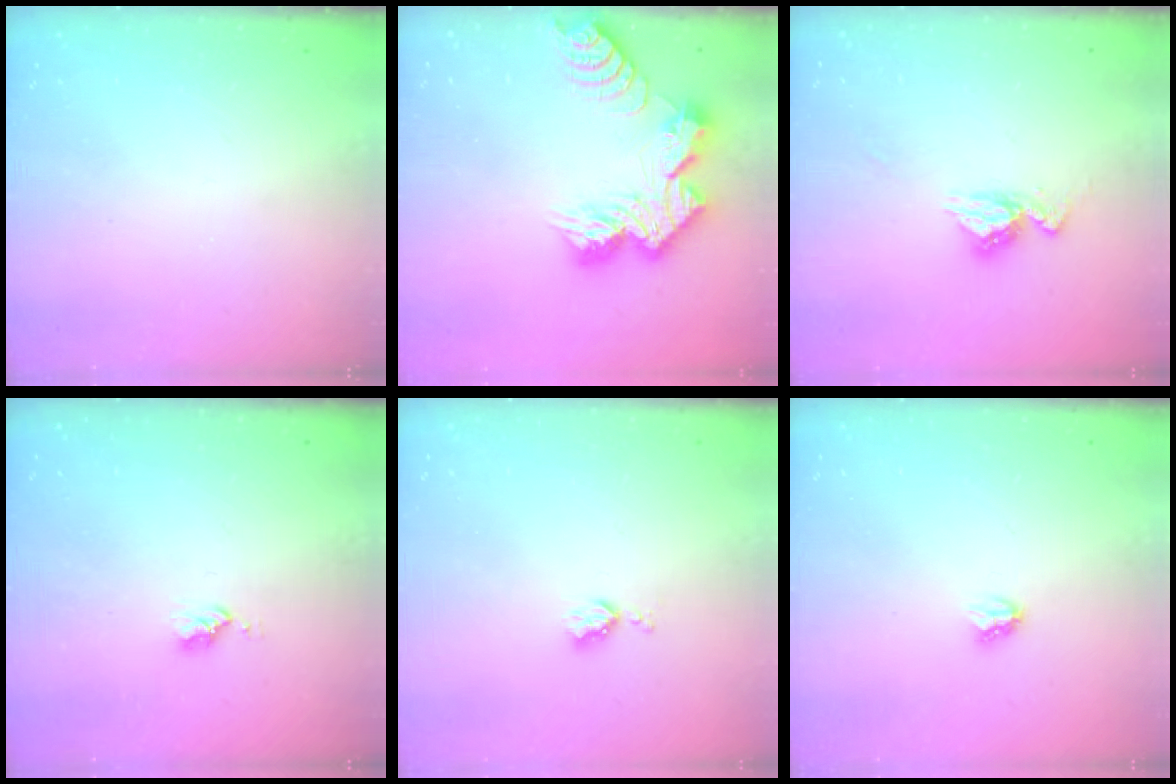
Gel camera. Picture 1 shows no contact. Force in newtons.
{"total": 13.3, "press": 13.3, "slide": 1.3}
{"total": 8.7, "press": 8.6, "slide": 0.7}
{"total": 2.8, "press": 2.8, "slide": 0.4}
{"total": 4.3, "press": 4.3, "slide": 0.6}
{"total": 2.8, "press": 2.8, "slide": 0.3}